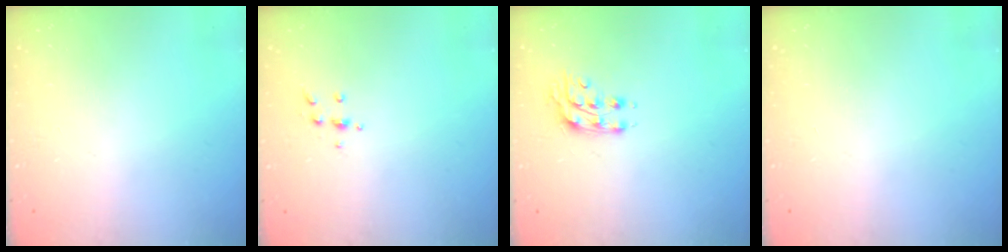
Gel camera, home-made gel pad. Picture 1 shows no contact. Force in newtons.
{"total": 5.0, "press": 4.9, "slide": 0.8}
{"total": 8.0, "press": 7.9, "slide": 0.9}
{"total": 0.0}